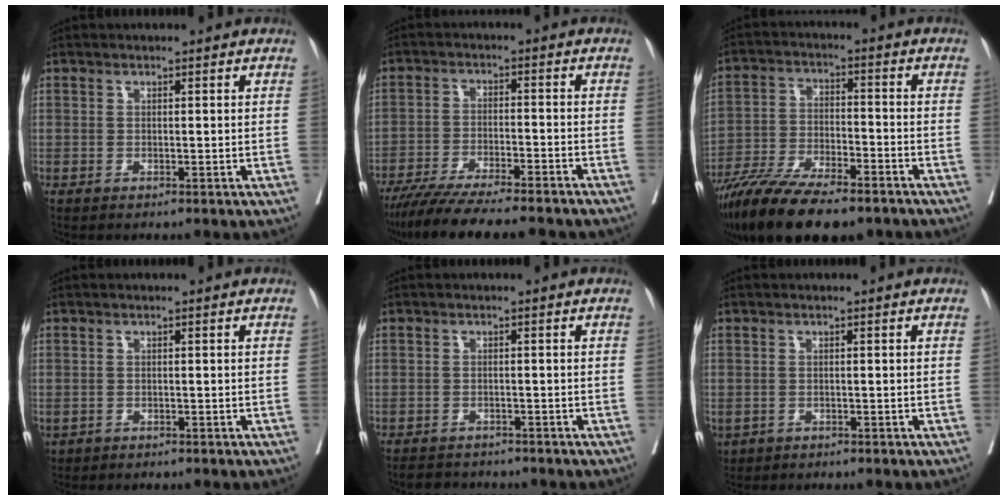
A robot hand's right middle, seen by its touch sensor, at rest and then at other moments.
{"total": 16.2, "force": [-13.9, 1.5, 8.0], "torque": [-0.129, -0.028, -0.212]}
{"total": 17.7, "force": [-13.7, 4.5, 10.3], "torque": [-0.192, -0.028, -0.233]}
{"total": 1.1, "force": [-0.6, 0.9, 0.4], "torque": [-0.013, 0.000, -0.004]}
{"total": 3.3, "force": [-3.1, 1.3, 0.1], "torque": [-0.001, -0.004, -0.048]}
{"total": 2.7, "force": [-1.4, 2.1, 1.0], "torque": [-0.027, -0.004, -0.019]}